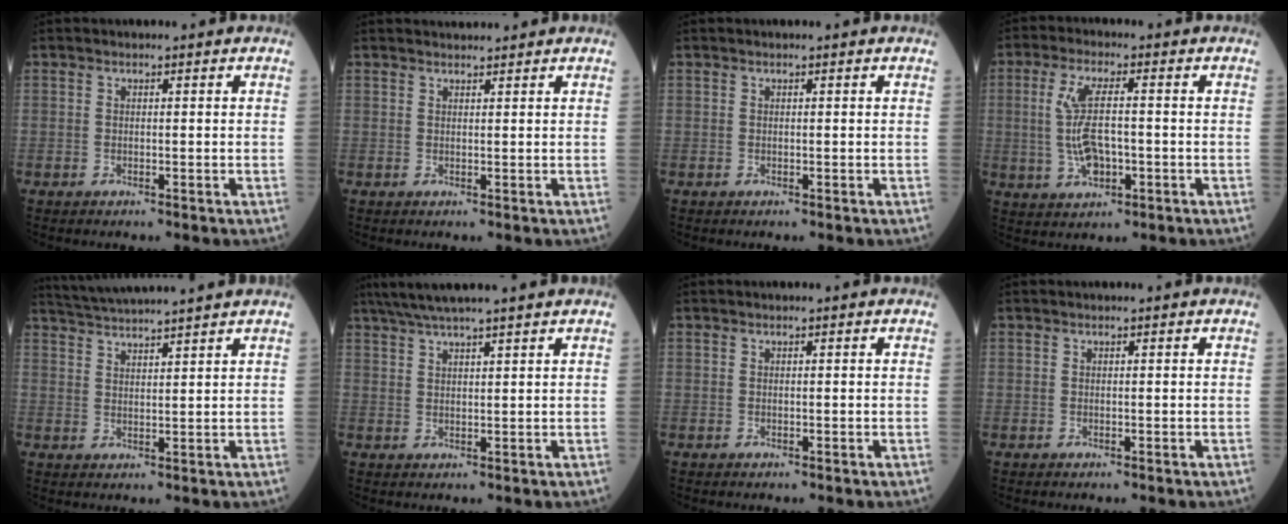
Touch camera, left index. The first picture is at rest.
{"total": 1.9, "force": [1.8, 0.0, 0.2], "torque": [-0.005, 0.018, 0.032]}
{"total": 0.0}
{"total": 7.2, "force": [-0.7, 2.4, 6.7], "torque": [-0.148, 0.001, -0.012]}
{"total": 9.8, "force": [9.1, -1.5, 3.4], "torque": [-0.066, 0.023, 0.142]}
{"total": 8.6, "force": [7.3, -1.1, 4.5], "torque": [-0.077, 0.028, 0.112]}
{"total": 0.0}
{"total": 0.0}